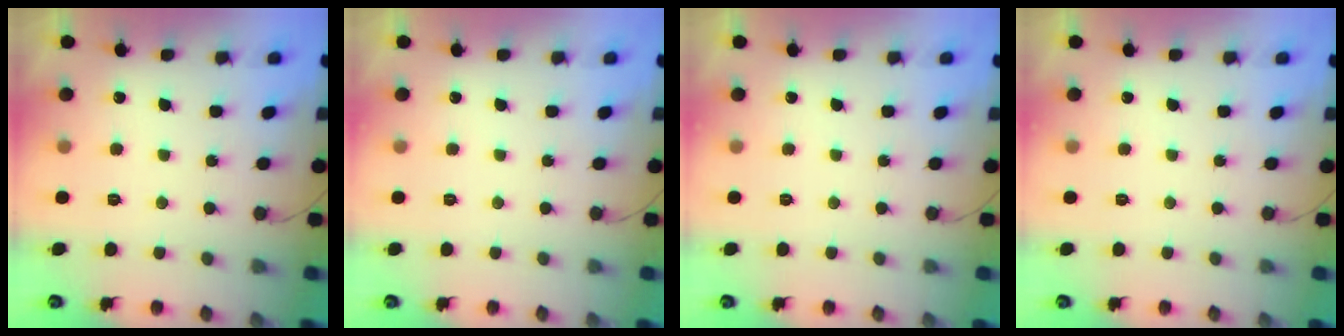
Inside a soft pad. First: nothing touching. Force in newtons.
{"total": 0.0}
{"total": 0.0}
{"total": 0.0}